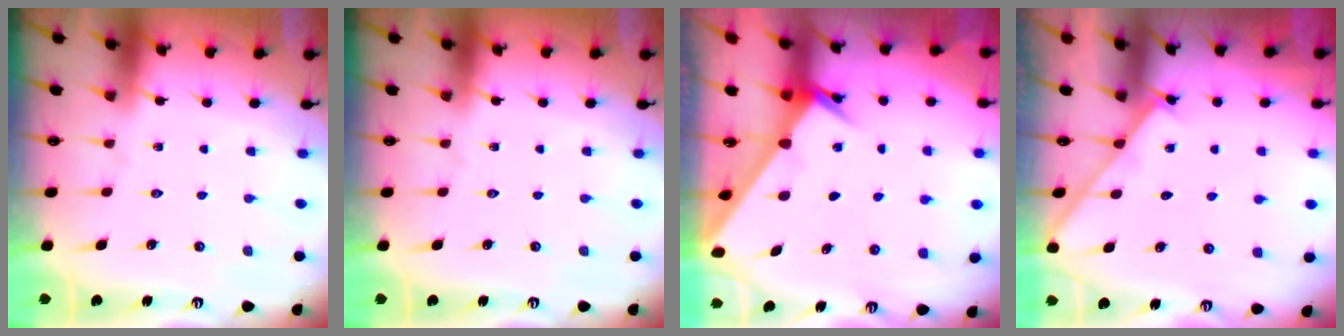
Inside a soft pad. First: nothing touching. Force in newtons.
{"total": 0.0}
{"total": 2.4, "press": 2.4, "slide": 0.3}
{"total": 2.0, "press": 1.9, "slide": 0.3}